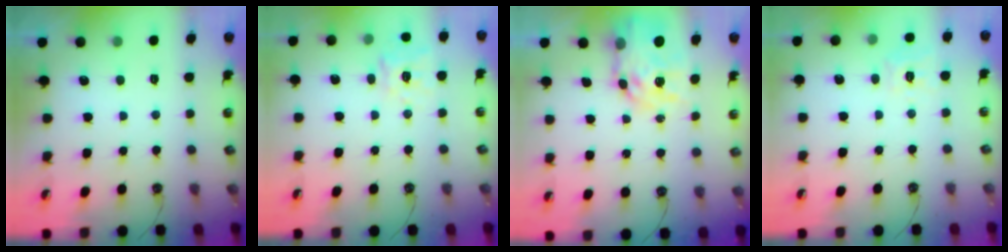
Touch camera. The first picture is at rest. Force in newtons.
{"total": 12.5, "press": 12.4, "slide": 1.5}
{"total": 13.9, "press": 13.9, "slide": 1.3}
{"total": 8.9, "press": 8.9, "slide": 1.1}